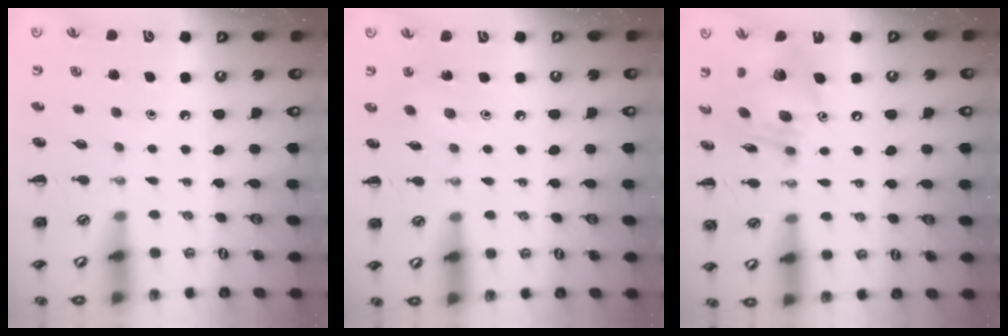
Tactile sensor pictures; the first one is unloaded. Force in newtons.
{"total": 3.0, "press": 2.8, "slide": 0.9}
{"total": 13.3, "press": 13.2, "slide": 2.1}